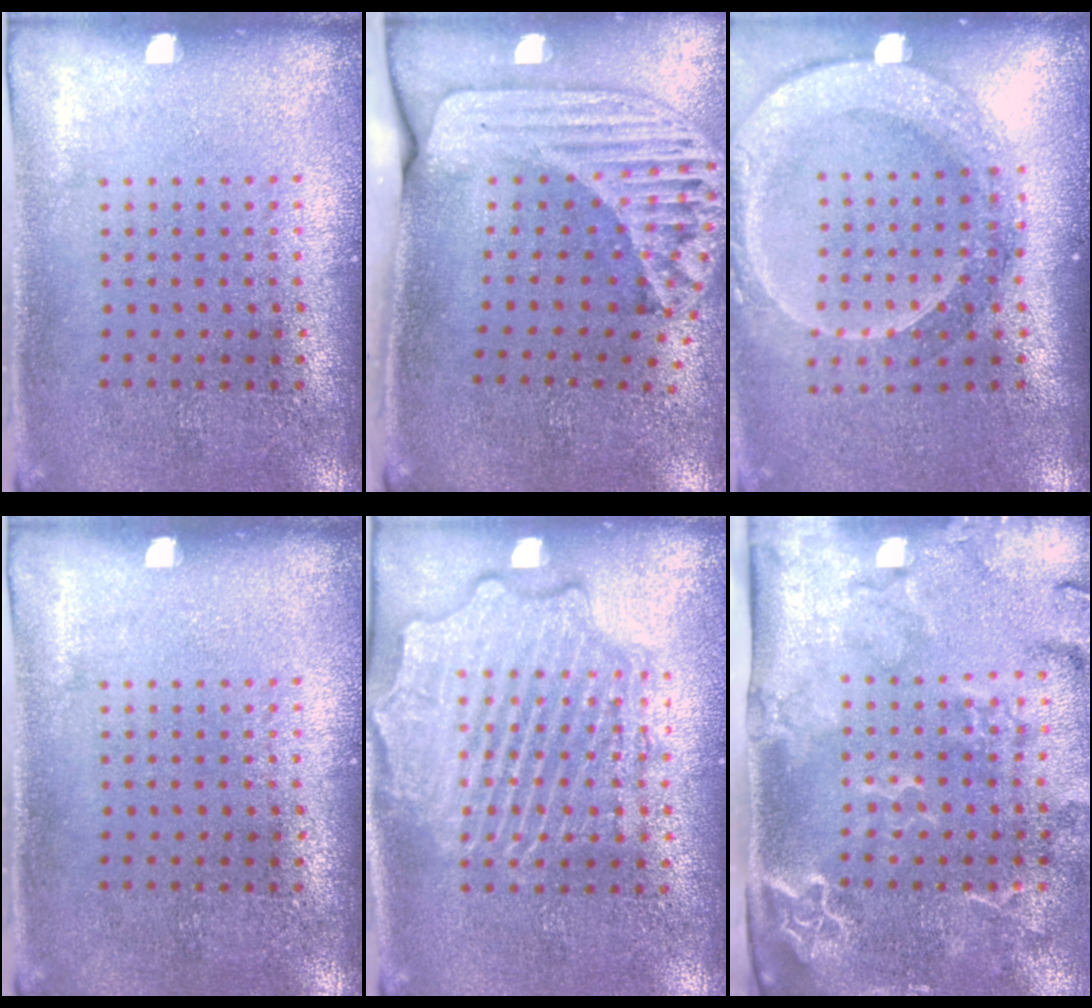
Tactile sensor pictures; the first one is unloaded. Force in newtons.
{"total": 2.4, "press": 1.7, "slide": 1.6}
{"total": 2.4, "press": 1.9, "slide": 1.4}
{"total": 0.0}
{"total": 3.9, "press": 3.9, "slide": 0.5}
{"total": 2.9, "press": 2.4, "slide": 1.7}